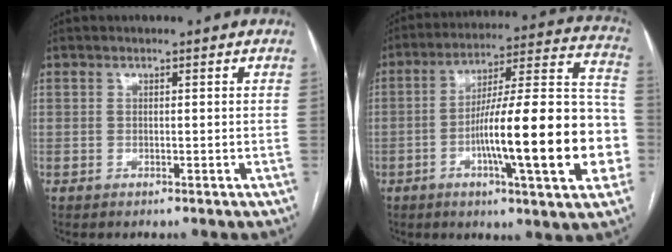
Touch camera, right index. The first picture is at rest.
{"total": 22.6, "force": [-5.5, 2.7, 21.8], "torque": [-0.278, 0.022, -0.079]}